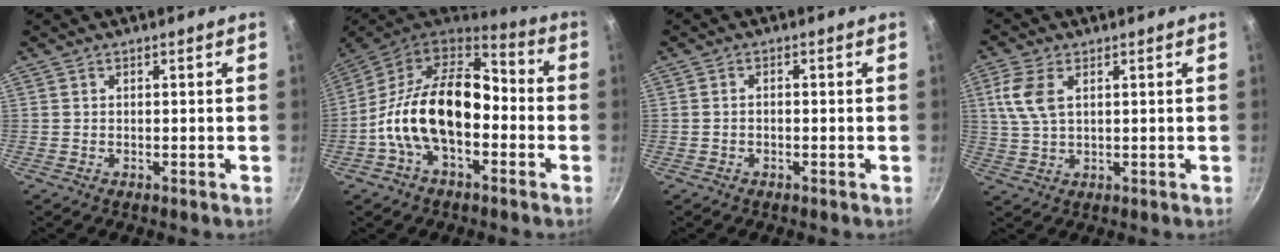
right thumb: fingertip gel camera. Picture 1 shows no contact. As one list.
[{"total": 19.6, "force": [-3.3, 11.9, 15.3], "torque": [-0.245, 0.055, -0.075]}, {"total": 1.1, "force": [-0.5, 0.6, 0.7], "torque": [-0.016, 0.009, -0.009]}, {"total": 6.8, "force": [2.1, 3.7, 5.3], "torque": [-0.114, 0.003, 0.041]}]